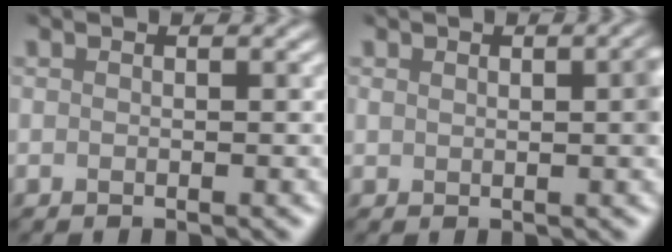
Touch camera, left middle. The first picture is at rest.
{"total": 1.1, "force": [0.6, 0.3, 0.9], "torque": [-0.003, 0.000, 0.005]}